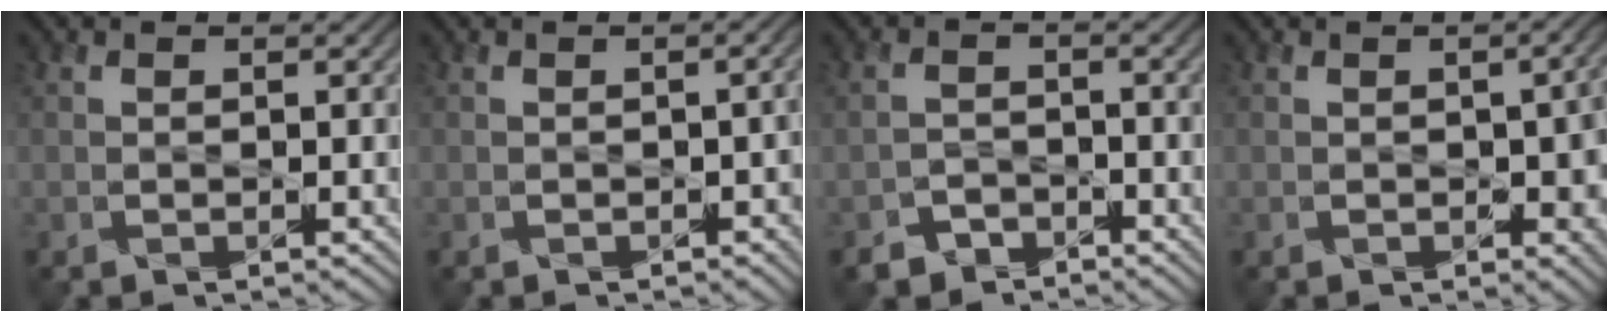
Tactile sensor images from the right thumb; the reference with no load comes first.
{"total": 2.1, "force": [-0.6, 0.9, 1.8], "torque": [-0.026, -0.001, -0.006]}
{"total": 3.5, "force": [-3.0, 1.7, 0.3], "torque": [-0.001, -0.007, -0.060]}
{"total": 5.1, "force": [-0.8, 2.9, 4.1], "torque": [-0.051, -0.012, 0.000]}